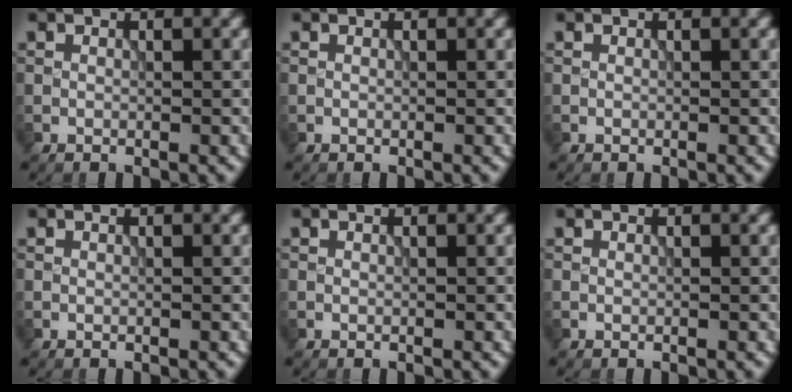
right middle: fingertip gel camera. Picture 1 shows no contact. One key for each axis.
{"total": 0.0}
{"total": 0.0}
{"total": 0.0}
{"total": 0.0}
{"total": 0.0}